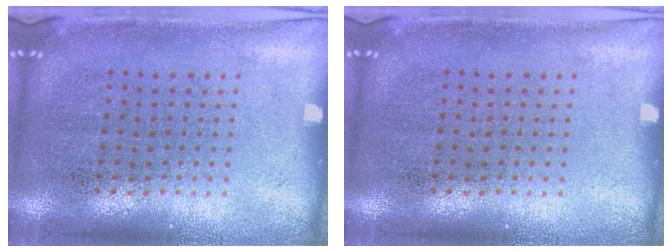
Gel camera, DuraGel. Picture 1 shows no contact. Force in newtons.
{"total": 0.0}